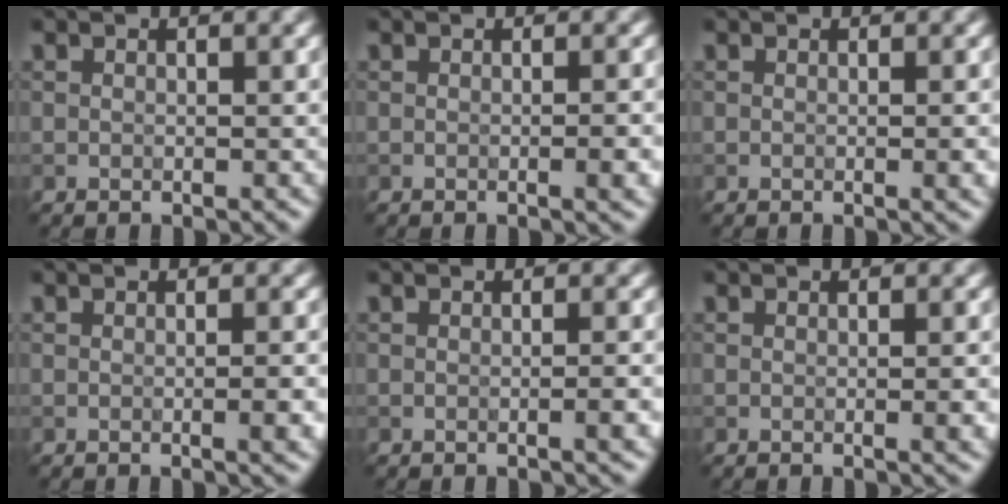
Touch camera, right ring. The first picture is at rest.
{"total": 1.8, "force": [-0.3, 0.3, 1.7], "torque": [-0.022, 0.000, -0.006]}
{"total": 1.5, "force": [-0.1, 0.4, 1.5], "torque": [-0.015, 0.002, -0.003]}
{"total": 2.1, "force": [-0.3, 0.5, 2.1], "torque": [-0.024, 0.001, -0.006]}
{"total": 1.7, "force": [-0.3, 0.3, 1.6], "torque": [-0.018, 0.002, -0.008]}
{"total": 1.8, "force": [-0.1, 0.5, 1.8], "torque": [-0.019, 0.001, -0.004]}